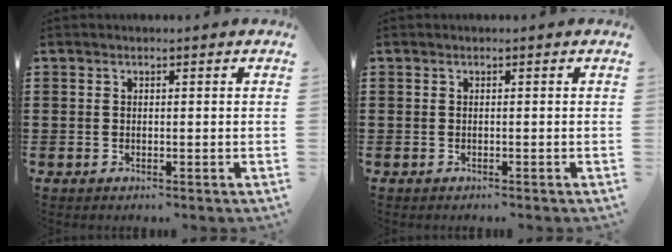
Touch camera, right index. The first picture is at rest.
{"total": 0.0}